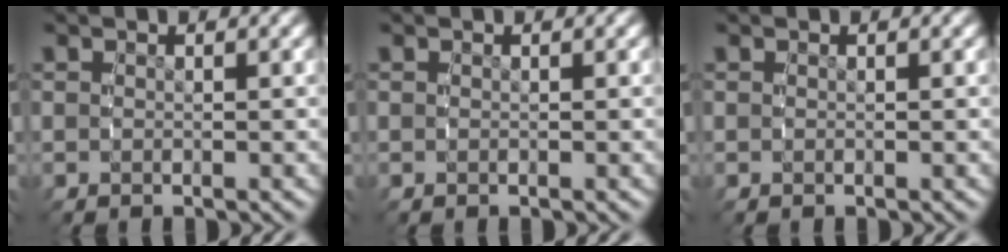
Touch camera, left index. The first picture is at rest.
{"total": 0.0}
{"total": 0.0}